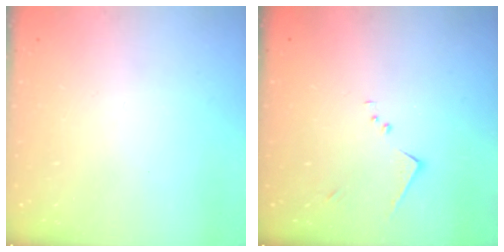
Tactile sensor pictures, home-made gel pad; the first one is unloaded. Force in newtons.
{"total": 8.3, "press": 8.3, "slide": 0.4}